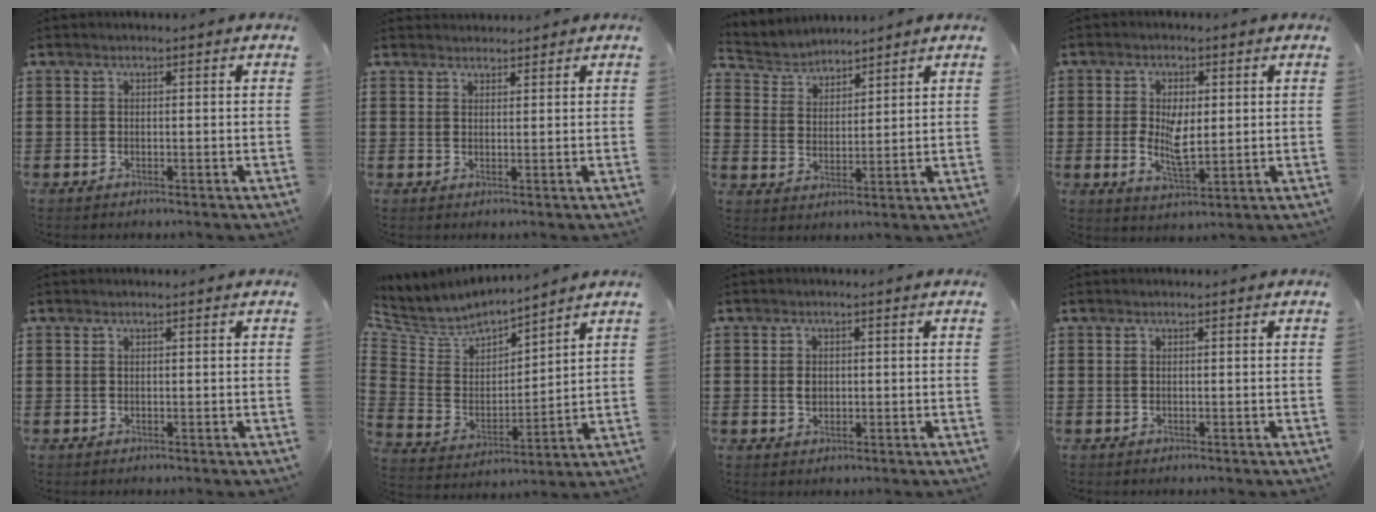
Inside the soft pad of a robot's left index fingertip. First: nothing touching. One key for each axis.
{"total": 1.5, "fx": 1.5, "fy": 0.3, "fz": -0.2, "tx": -0.001, "ty": 0.001, "tz": 0.031}
{"total": 3.8, "fx": 3.6, "fy": 1.2, "fz": -0.5, "tx": -0.011, "ty": -0.014, "tz": 0.063}
{"total": 5.4, "fx": 0.2, "fy": 2.4, "fz": 4.9, "tx": -0.085, "ty": 0.004, "tz": 0.002}
{"total": 0.0}
{"total": 4.8, "fx": 4.2, "fy": 2.2, "fz": 0.5, "tx": -0.046, "ty": -0.033, "tz": 0.068}
{"total": 1.7, "fx": 0.1, "fy": 1.3, "fz": 1.1, "tx": -0.025, "ty": 0.007, "tz": 0.001}
{"total": 0.0}